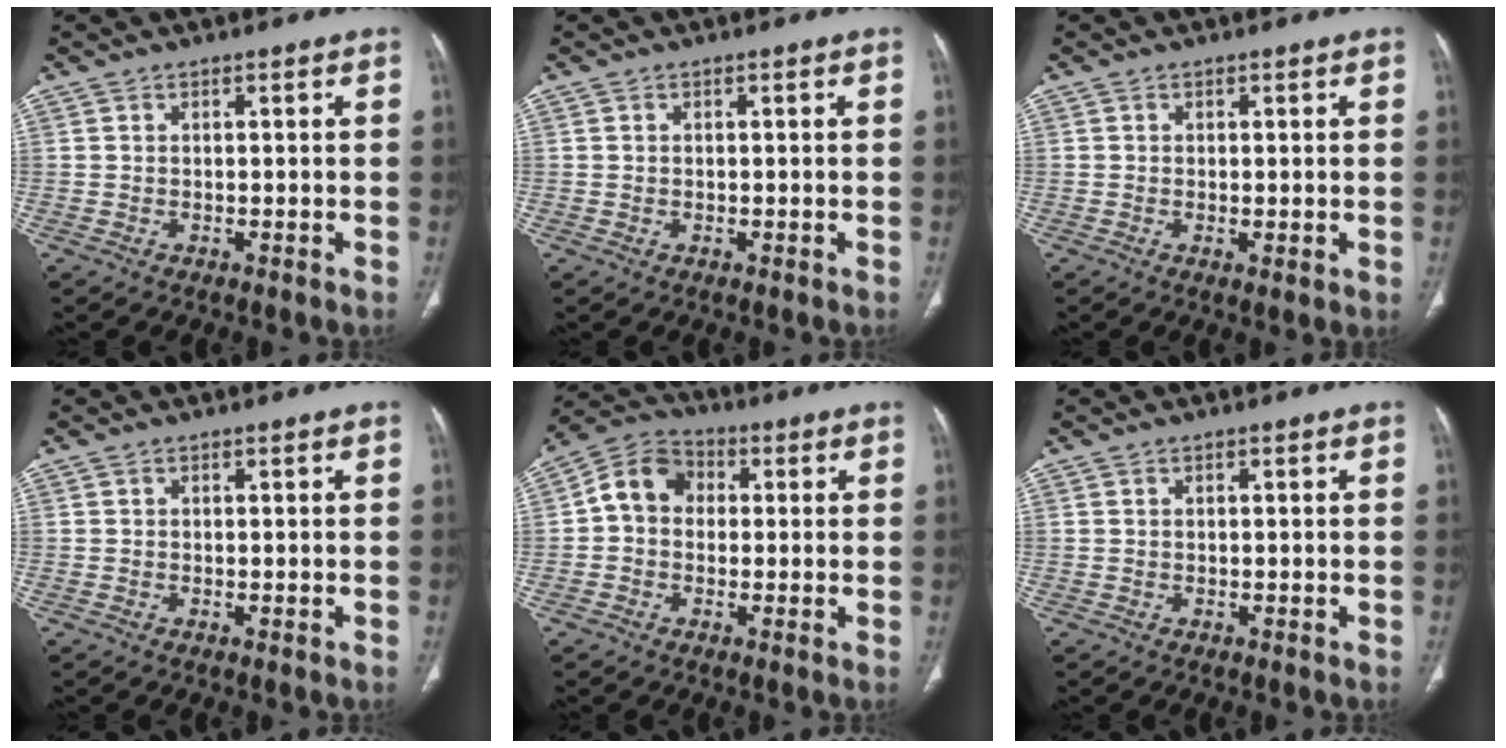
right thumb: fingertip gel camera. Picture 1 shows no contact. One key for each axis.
{"total": 0.0}
{"total": 1.4, "fx": -0.1, "fy": 0.5, "fz": 1.3, "tx": -0.027, "ty": -0.007, "tz": -0.002}
{"total": 0.0}
{"total": 9.5, "fx": 0.6, "fy": 7.7, "fz": 5.4, "tx": -0.080, "ty": 0.030, "tz": -0.007}
{"total": 0.0}